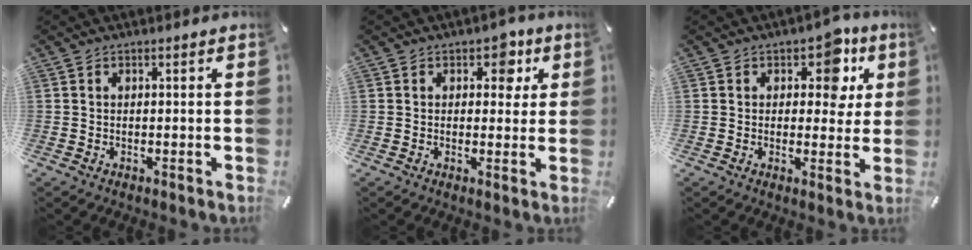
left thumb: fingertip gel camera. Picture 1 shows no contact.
{"total": 5.9, "force": [2.3, 4.1, 3.5], "torque": [-0.022, -0.008, 0.030]}
{"total": 9.0, "force": [4.0, 5.8, 5.6], "torque": [-0.044, -0.023, 0.058]}